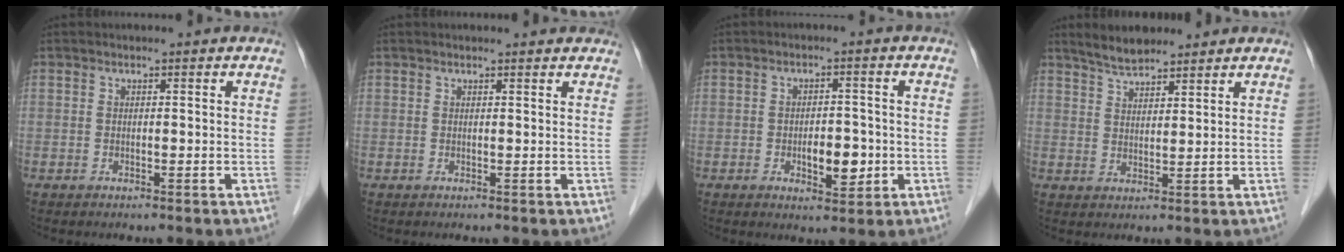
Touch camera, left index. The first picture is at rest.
{"total": 3.7, "force": [3.6, 0.7, 0.8], "torque": [-0.010, 0.015, 0.034]}
{"total": 4.8, "force": [-1.2, 2.3, 4.0], "torque": [-0.057, 0.001, -0.012]}
{"total": 5.1, "force": [4.6, 1.3, 1.8], "torque": [-0.042, 0.013, 0.085]}